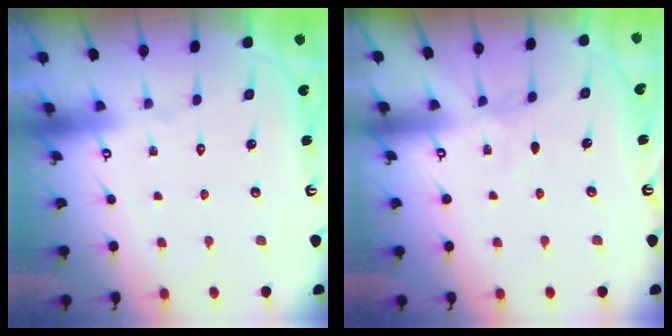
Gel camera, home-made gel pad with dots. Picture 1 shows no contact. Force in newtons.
{"total": 3.3, "press": 3.3, "slide": 0.4}